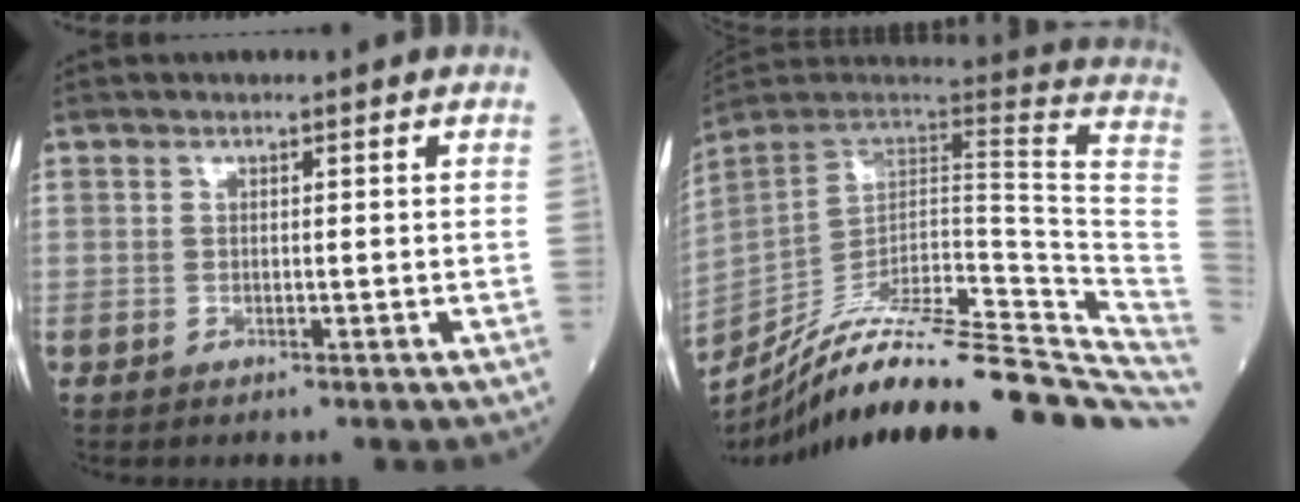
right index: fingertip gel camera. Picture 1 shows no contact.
{"total": 33.6, "force": [-28.7, 2.9, 17.2], "torque": [-0.148, -0.027, -0.409]}